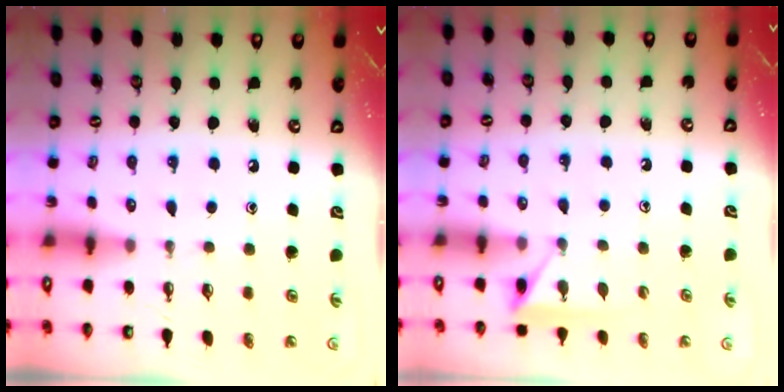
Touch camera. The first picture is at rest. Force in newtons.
{"total": 4.9, "press": 4.8, "slide": 0.5}